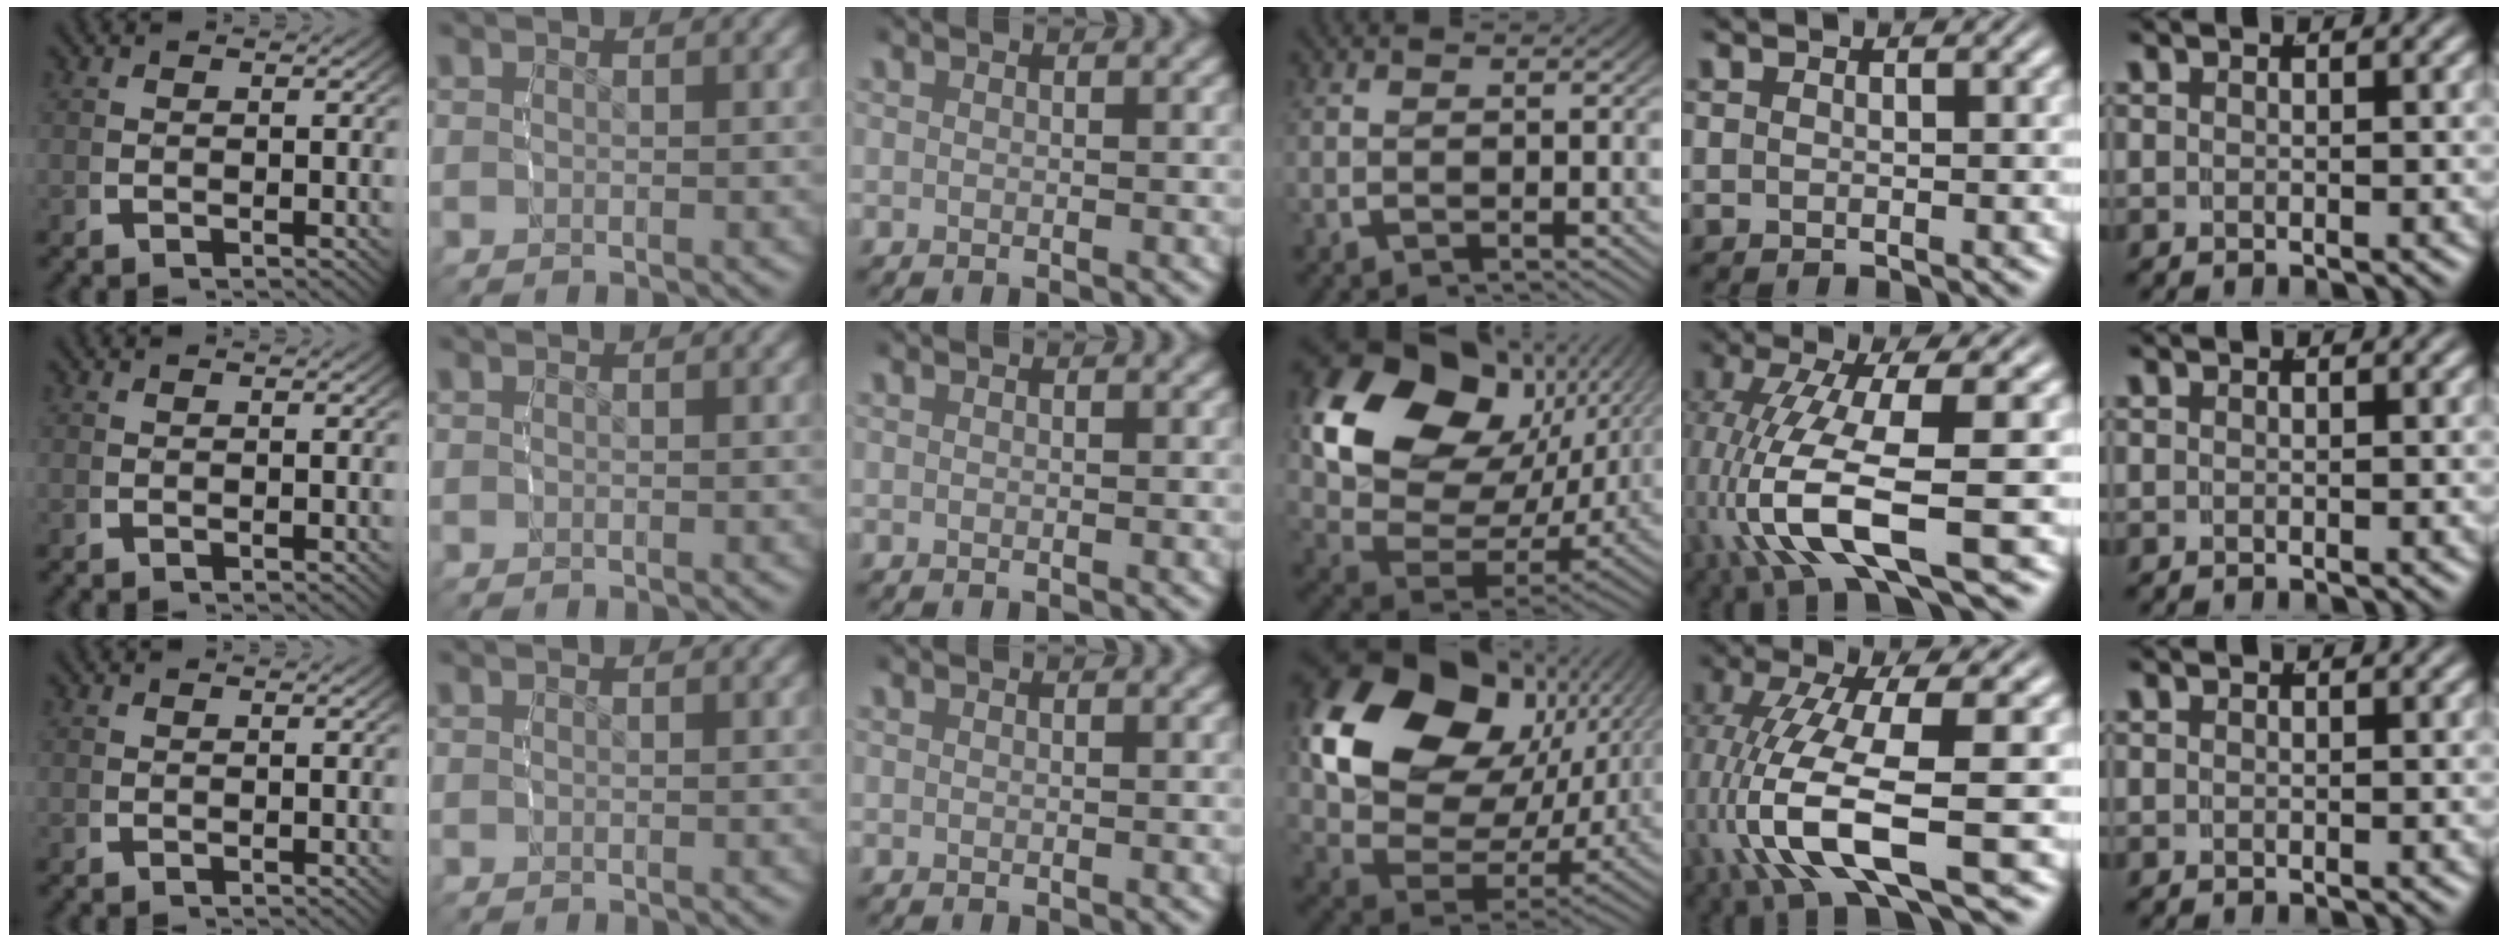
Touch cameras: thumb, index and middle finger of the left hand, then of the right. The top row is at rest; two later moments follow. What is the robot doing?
{"motion": "grasp_and_lifting", "object": "bowl"}